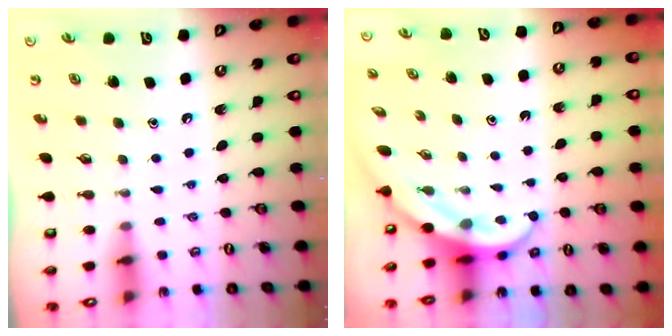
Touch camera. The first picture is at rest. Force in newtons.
{"total": 7.4, "press": 7.4, "slide": 0.8}